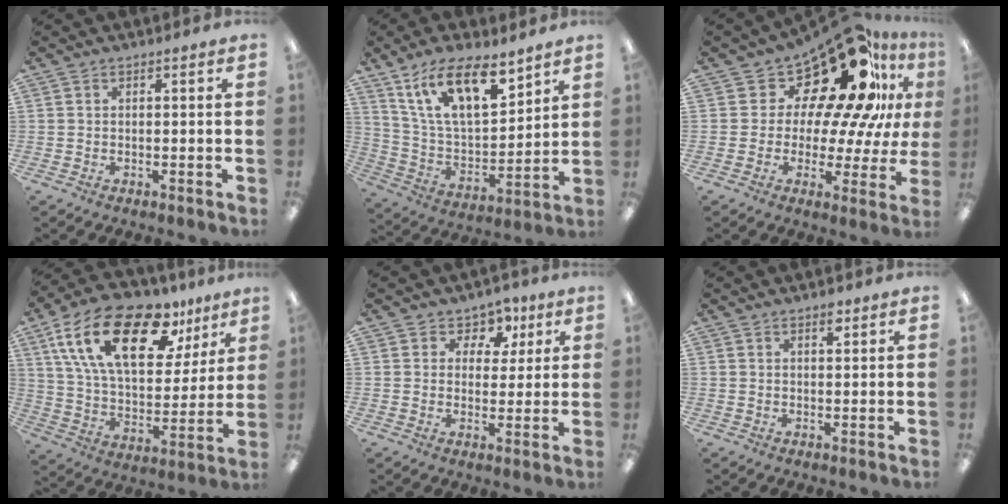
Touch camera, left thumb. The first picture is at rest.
{"total": 17.2, "force": [11.0, 6.8, 11.3], "torque": [-0.218, -0.051, 0.192]}
{"total": 20.8, "force": [13.3, 8.8, 13.4], "torque": [-0.217, -0.098, 0.222]}
{"total": 23.7, "force": [12.7, 11.4, 16.5], "torque": [-0.289, -0.049, 0.217]}
{"total": 5.7, "force": [2.5, 4.9, 1.4], "torque": [-0.017, -0.014, 0.042]}
{"total": 2.2, "force": [1.4, 1.0, 1.4], "torque": [-0.005, -0.009, 0.020]}